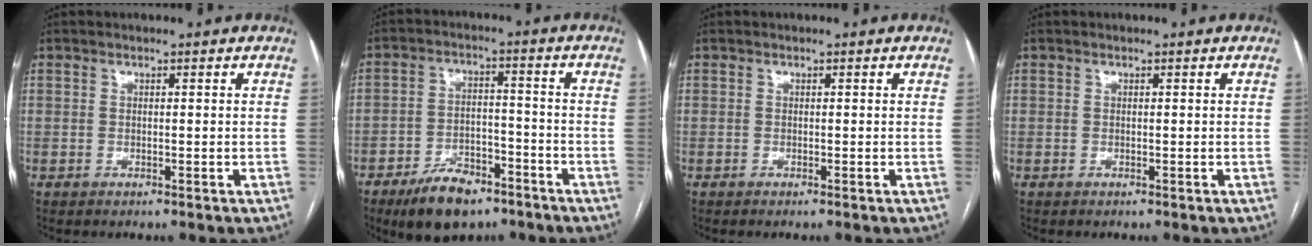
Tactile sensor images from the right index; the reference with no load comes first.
{"total": 9.8, "force": [-6.8, 4.4, 5.5], "torque": [-0.096, -0.002, -0.116]}
{"total": 0.0}
{"total": 0.0}